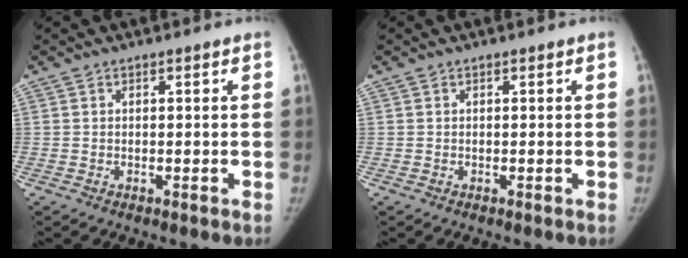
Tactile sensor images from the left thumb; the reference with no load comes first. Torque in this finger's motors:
{"motor_torque": [-0.07, -0.01, 0.11, 0.01, 0.00]}